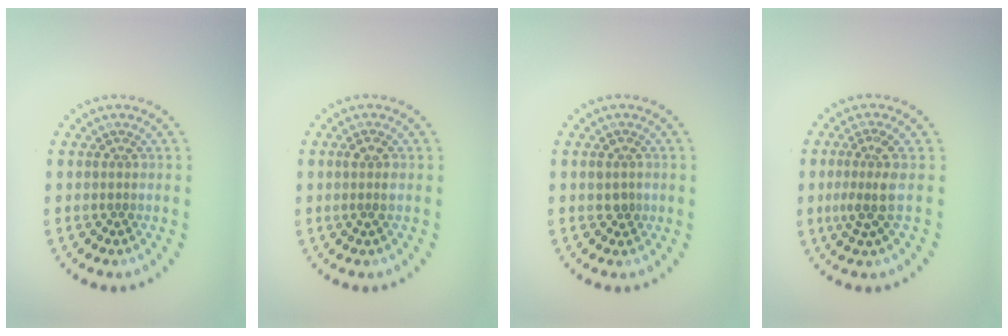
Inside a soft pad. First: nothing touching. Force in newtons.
{"total": 1.3, "press": 1.2, "slide": 0.6}
{"total": 1.1, "press": 1.1, "slide": 0.2}
{"total": 2.8, "press": 2.0, "slide": 1.9}